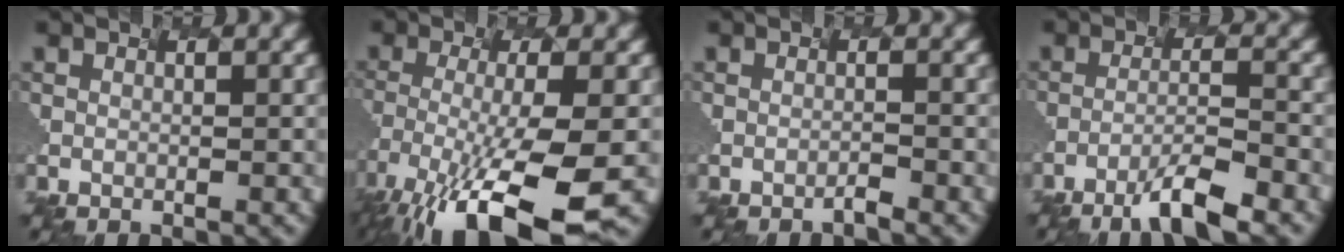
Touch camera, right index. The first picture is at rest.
{"total": 10.9, "force": [-7.6, 1.5, 7.7], "torque": [-0.164, -0.031, -0.097]}
{"total": 1.8, "force": [-1.5, -0.9, -0.4], "torque": [-0.007, -0.012, 0.002]}
{"total": 4.8, "force": [-4.1, -0.7, 2.4], "torque": [-0.061, -0.005, -0.045]}